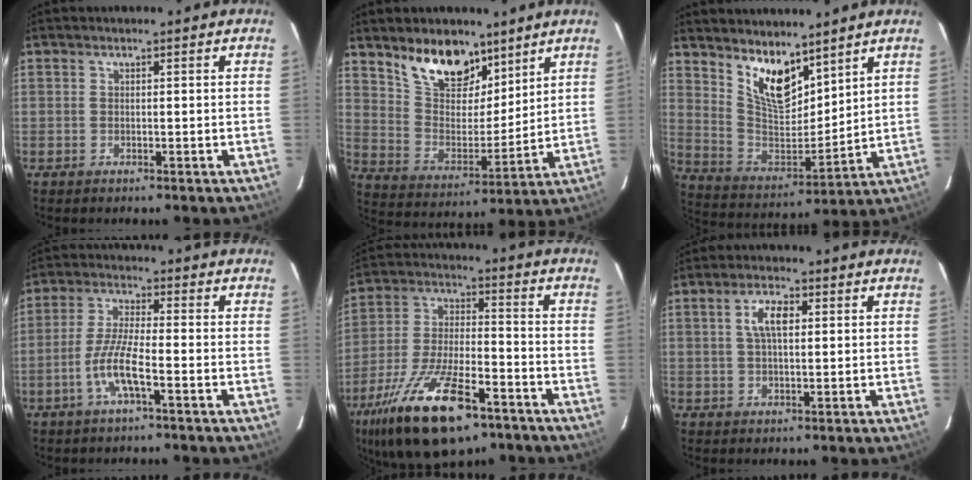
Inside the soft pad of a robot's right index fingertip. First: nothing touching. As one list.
[{"total": 14.1, "force": [9.9, 6.9, 7.3], "torque": [-0.138, 0.007, 0.186]}, {"total": 12.5, "force": [8.7, 5.2, 7.2], "torque": [-0.135, -0.008, 0.176]}, {"total": 7.2, "force": [-3.3, 0.7, 6.4], "torque": [-0.137, 0.000, -0.064]}, {"total": 22.1, "force": [-13.7, 8.5, 15.2], "torque": [-0.303, -0.036, -0.234]}, {"total": 4.9, "force": [1.2, 2.1, 4.3], "torque": [-0.080, 0.011, 0.022]}]